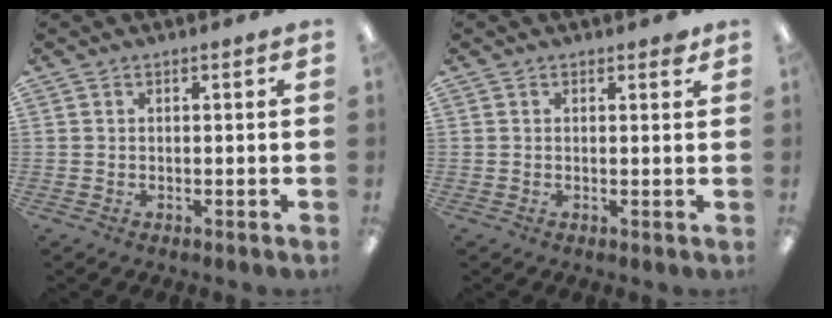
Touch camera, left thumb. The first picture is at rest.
{"total": 1.1, "force": [0.9, 0.3, 0.6], "torque": [0.003, -0.006, 0.012]}